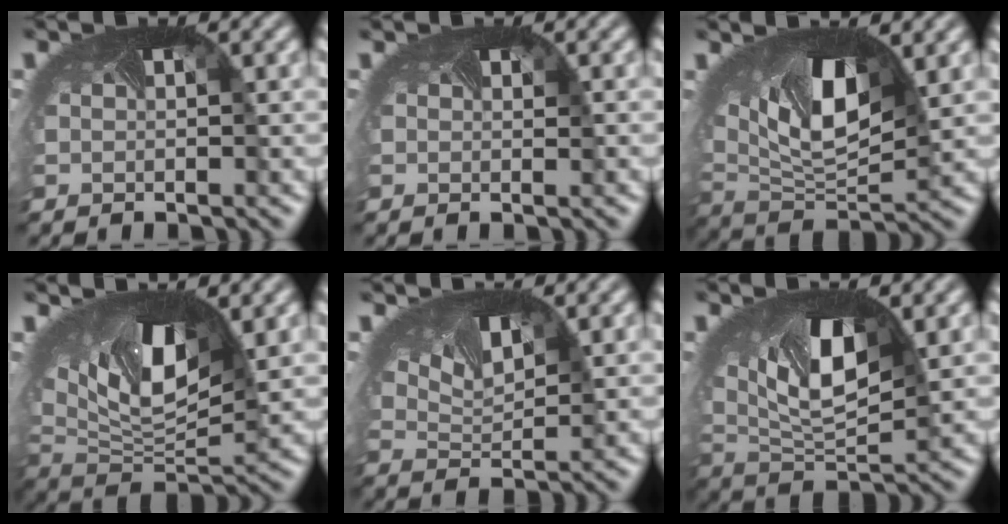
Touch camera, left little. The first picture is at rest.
{"total": 0.0}
{"total": 10.8, "force": [3.1, 5.1, 9.0], "torque": [-0.167, -0.015, 0.055]}
{"total": 11.4, "force": [3.8, 5.3, 9.3], "torque": [-0.175, -0.007, 0.063]}
{"total": 5.6, "force": [3.7, 2.4, 3.4], "torque": [-0.081, 0.006, 0.069]}
{"total": 9.8, "force": [2.8, 4.6, 8.2], "torque": [-0.153, -0.014, 0.047]}